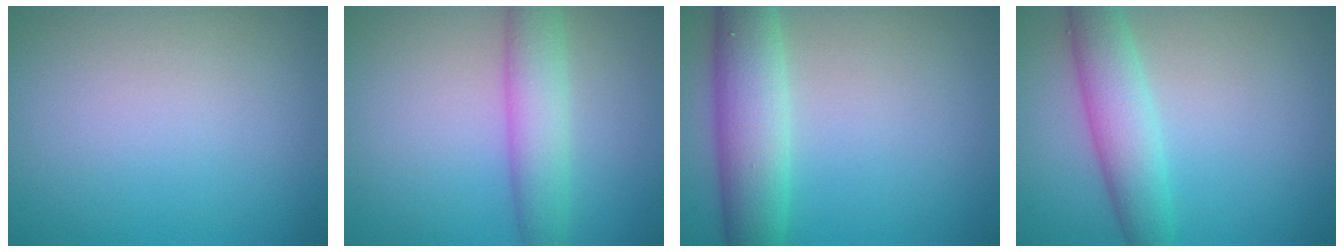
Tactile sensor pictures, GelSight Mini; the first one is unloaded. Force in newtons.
{"total": 4.1, "press": 4.1, "slide": 0.1}
{"total": 4.7, "press": 4.7, "slide": 0.3}
{"total": 4.2, "press": 4.2, "slide": 0.2}